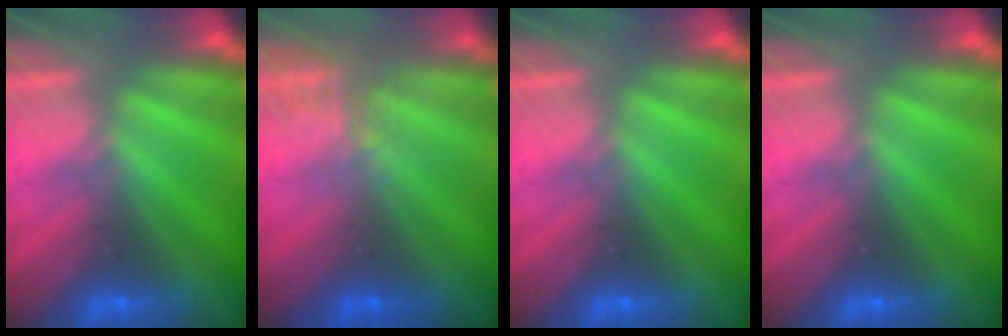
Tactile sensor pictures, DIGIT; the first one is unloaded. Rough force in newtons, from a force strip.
{"total": 1.7}
{"total": 0.0}
{"total": 0.0}